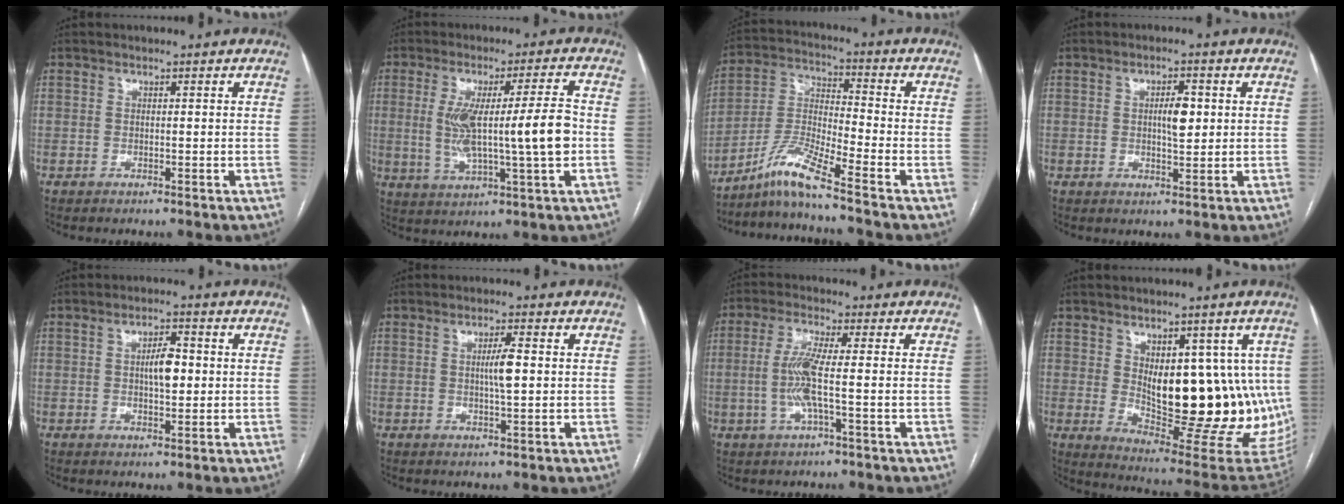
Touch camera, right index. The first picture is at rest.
{"total": 12.2, "force": [-0.4, 0.8, 12.2], "torque": [-0.218, 0.010, 0.000]}
{"total": 8.3, "force": [-6.7, -1.5, 4.5], "torque": [-0.104, -0.009, -0.132]}
{"total": 3.9, "force": [0.6, 1.2, 3.7], "torque": [-0.061, 0.002, 0.011]}
{"total": 4.6, "force": [0.4, 1.6, 4.3], "torque": [-0.075, 0.006, 0.008]}
{"total": 3.6, "force": [0.3, 0.2, 3.6], "torque": [-0.065, -0.002, 0.005]}
{"total": 6.3, "force": [-0.9, 0.1, 6.3], "torque": [-0.133, -0.001, -0.021]}
{"total": 19.7, "force": [1.1, 7.8, 18.0], "torque": [-0.205, -0.009, 0.045]}